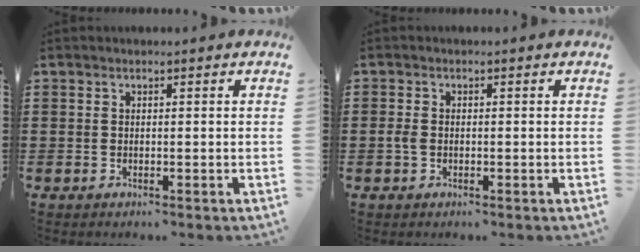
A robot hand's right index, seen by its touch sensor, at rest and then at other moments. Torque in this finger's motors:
{"motor_torque": [1.07, 1.07, 0.03, 0.02]}